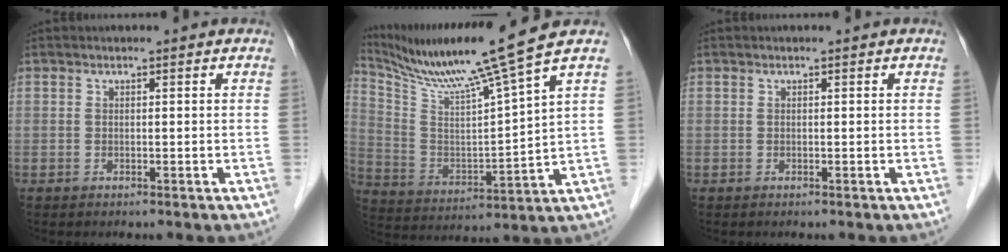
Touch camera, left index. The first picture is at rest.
{"total": 14.6, "force": [12.0, -3.0, 7.7], "torque": [-0.149, -0.025, 0.219]}
{"total": 0.0}